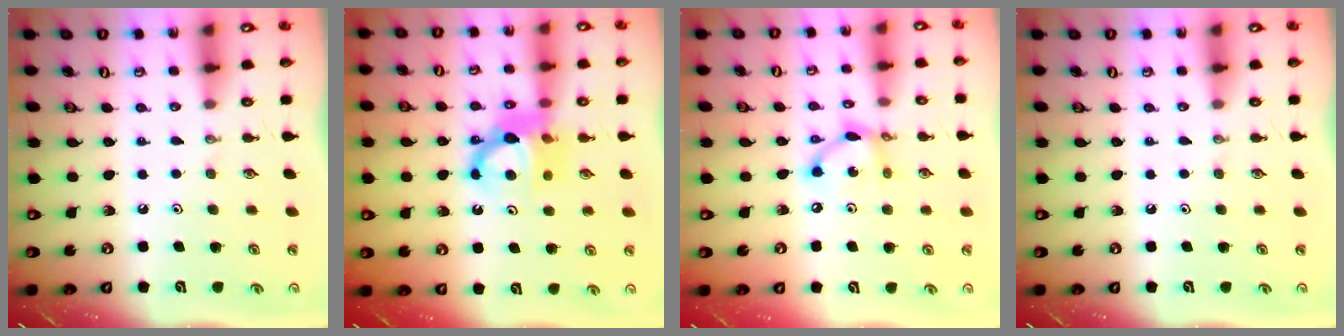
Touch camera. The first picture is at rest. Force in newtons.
{"total": 10.0, "press": 9.8, "slide": 1.5}
{"total": 10.3, "press": 10.3, "slide": 0.5}
{"total": 0.0}